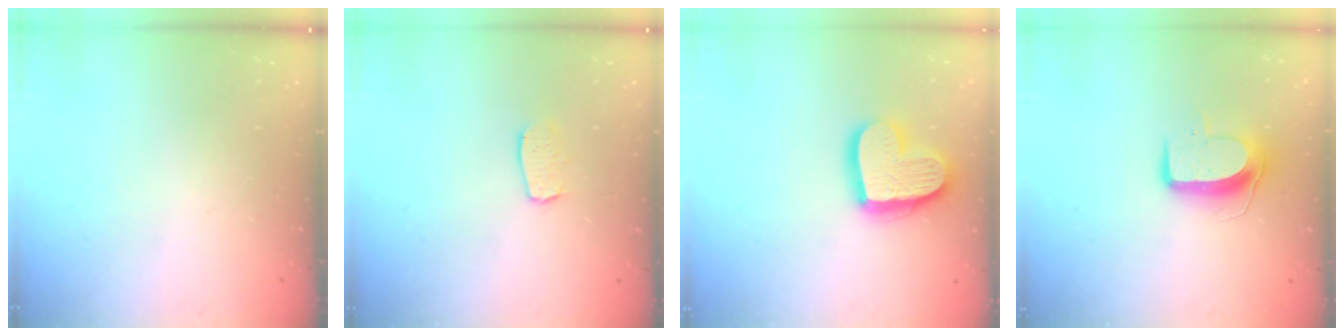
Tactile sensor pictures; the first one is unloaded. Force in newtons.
{"total": 5.8, "press": 5.8, "slide": 0.4}
{"total": 17.9, "press": 17.9, "slide": 1.4}
{"total": 9.5, "press": 9.5, "slide": 0.5}